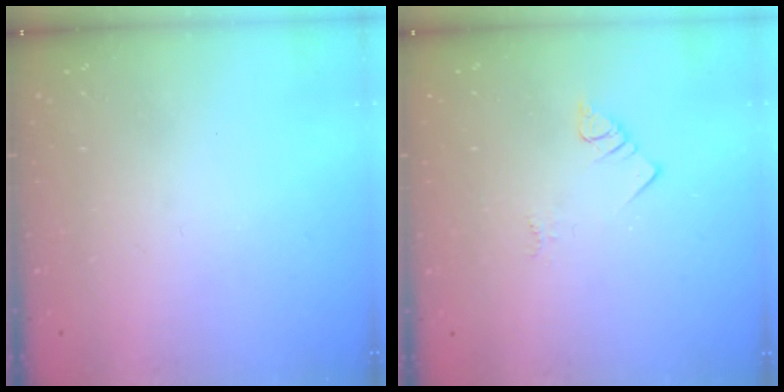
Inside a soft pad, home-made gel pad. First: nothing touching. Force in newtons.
{"total": 2.0, "press": 2.0, "slide": 0.4}